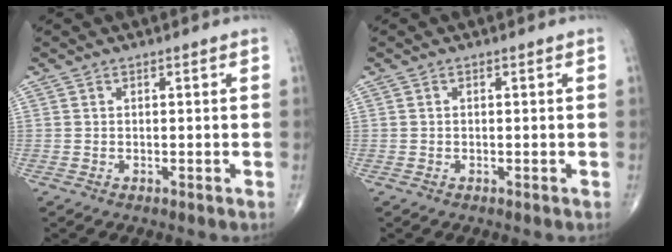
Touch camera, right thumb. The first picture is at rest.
{"total": 0.0}